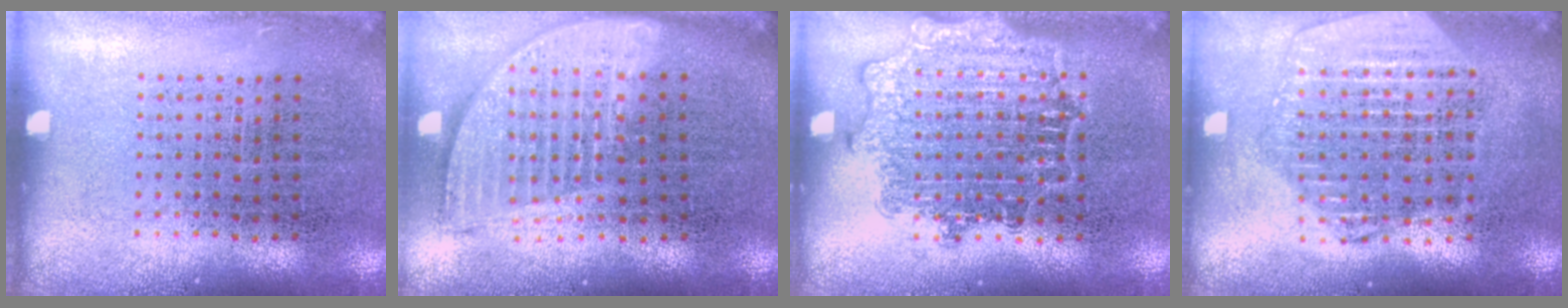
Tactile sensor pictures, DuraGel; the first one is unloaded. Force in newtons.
{"total": 1.8, "press": 1.5, "slide": 1.0}
{"total": 1.5, "press": 1.5, "slide": 0.2}
{"total": 2.2, "press": 1.9, "slide": 0.9}